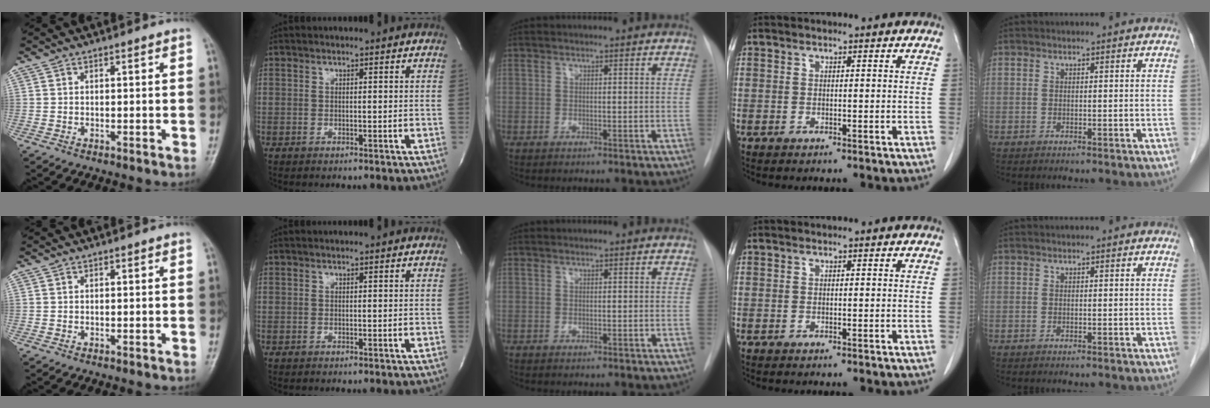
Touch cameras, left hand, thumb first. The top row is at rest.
{}